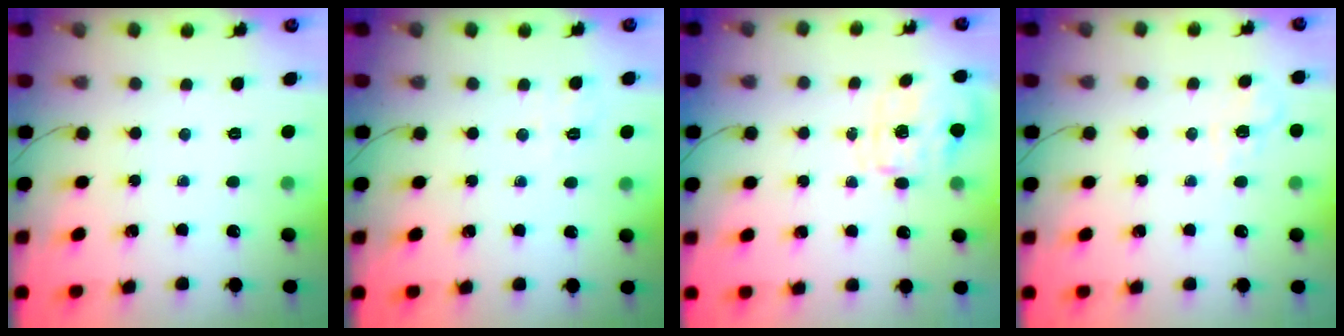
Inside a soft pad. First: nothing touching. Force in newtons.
{"total": 2.2, "press": 1.5, "slide": 1.5}
{"total": 4.0, "press": 3.9, "slide": 0.9}
{"total": 1.9, "press": 0.8, "slide": 1.8}